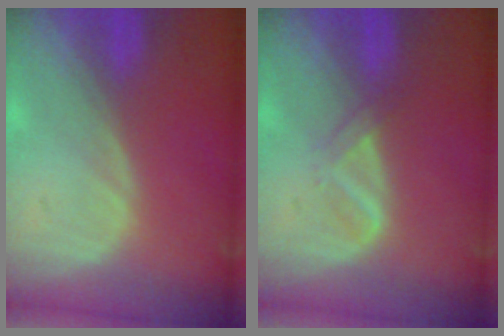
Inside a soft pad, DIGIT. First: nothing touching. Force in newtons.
{"total": 2.1, "press": 2.1, "slide": 0.2}